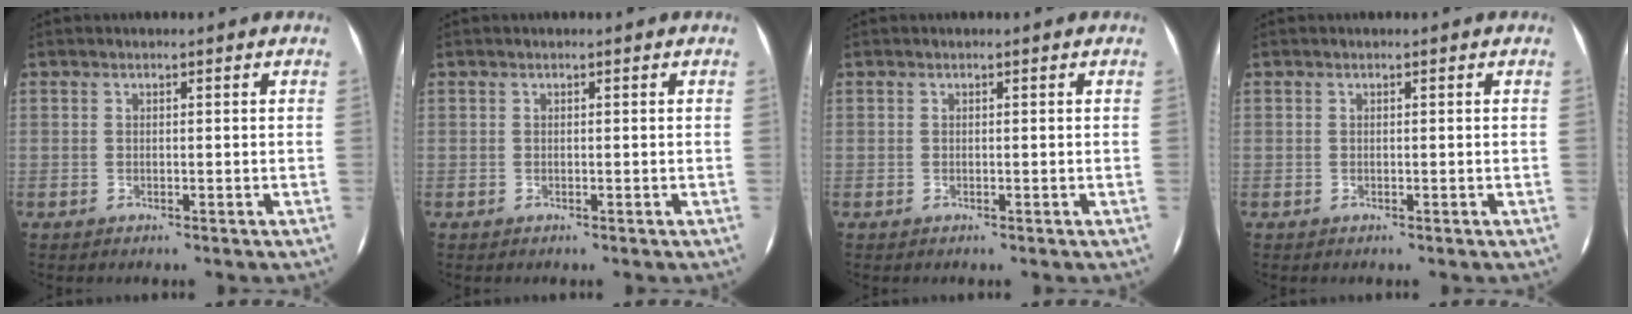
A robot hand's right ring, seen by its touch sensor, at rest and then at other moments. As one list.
[{"total": 0.0}, {"total": 0.0}, {"total": 0.0}]